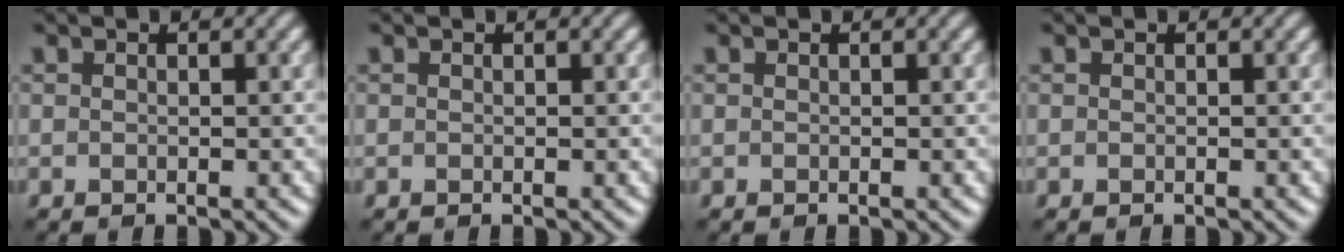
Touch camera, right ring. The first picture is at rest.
{"total": 0.0}
{"total": 0.0}
{"total": 0.0}